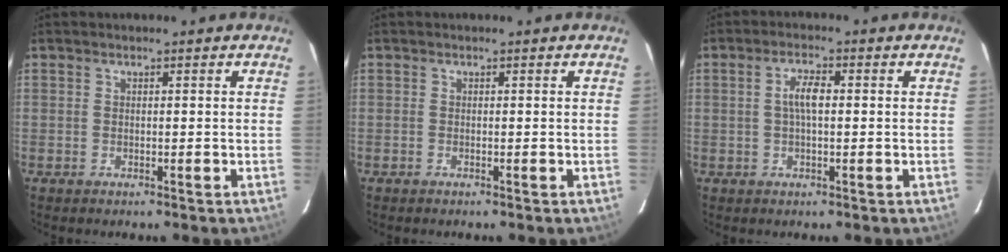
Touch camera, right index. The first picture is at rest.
{"total": 0.0}
{"total": 3.6, "force": [0.2, 1.2, 3.4], "torque": [-0.066, 0.007, 0.005]}